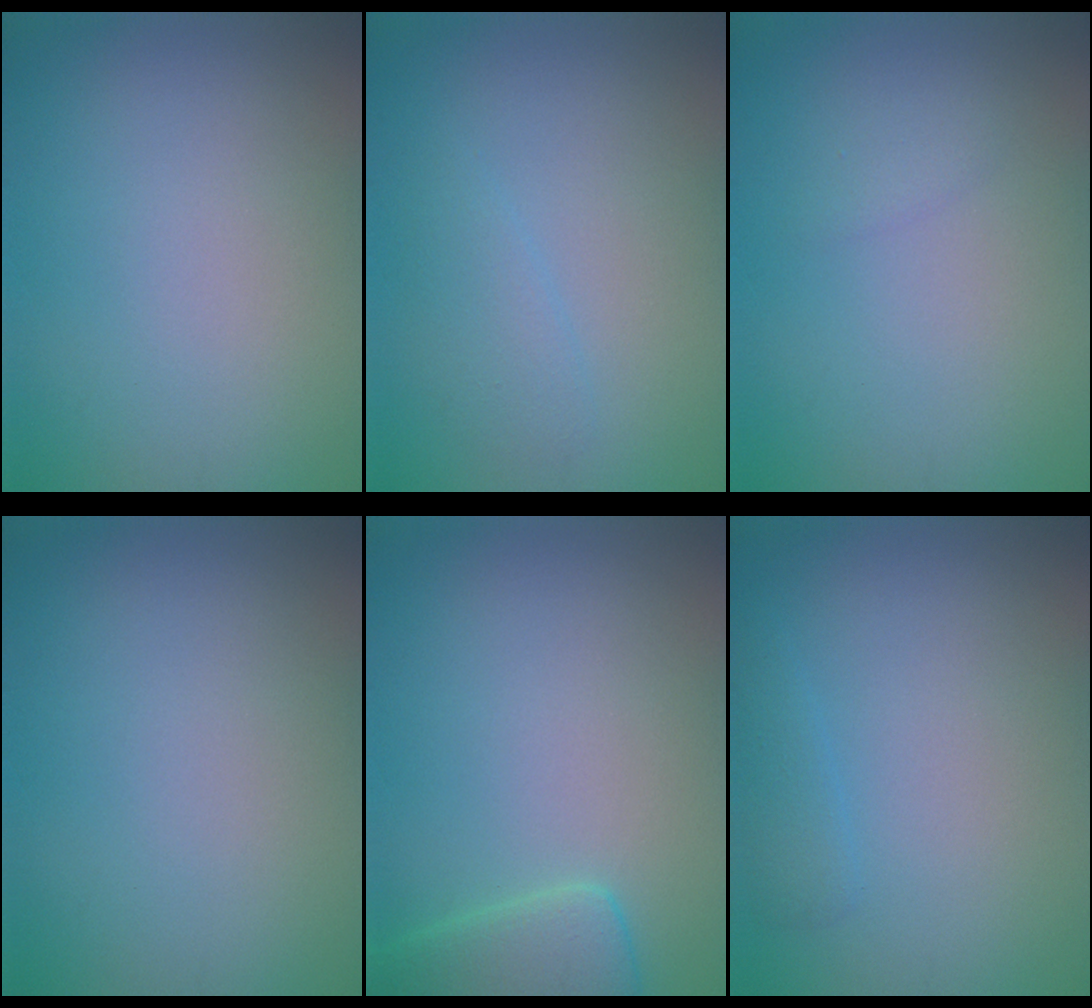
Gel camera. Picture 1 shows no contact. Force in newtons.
{"total": 1.6, "press": 1.6, "slide": 0.0}
{"total": 0.6, "press": 0.6, "slide": 0.0}
{"total": 0.0}
{"total": 3.7, "press": 3.7, "slide": 0.4}
{"total": 1.4, "press": 1.4, "slide": 0.1}